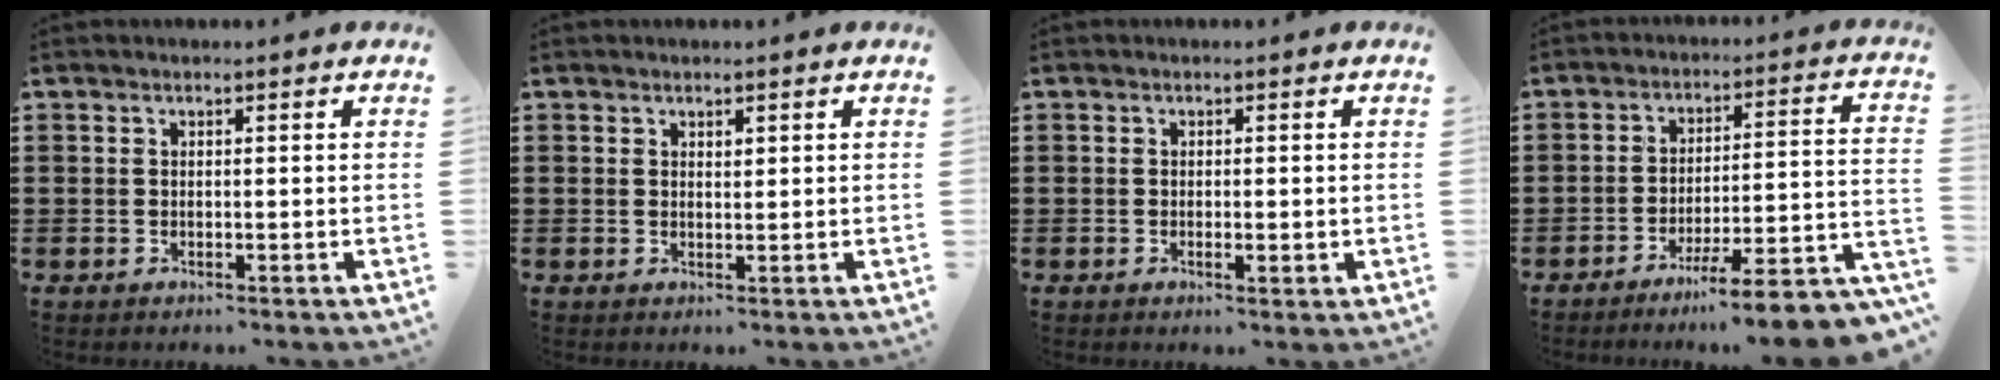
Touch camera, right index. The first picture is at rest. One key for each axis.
{"total": 0.8, "fx": 0.7, "fy": 0.5, "fz": 0.2, "tx": -0.005, "ty": 0.003, "tz": 0.013}
{"total": 1.0, "fx": -0.2, "fy": 0.3, "fz": 1.0, "tx": -0.018, "ty": -0.001, "tz": -0.002}
{"total": 7.6, "fx": -6.2, "fy": -0.3, "fz": 4.5, "tx": -0.065, "ty": -0.011, "tz": -0.118}